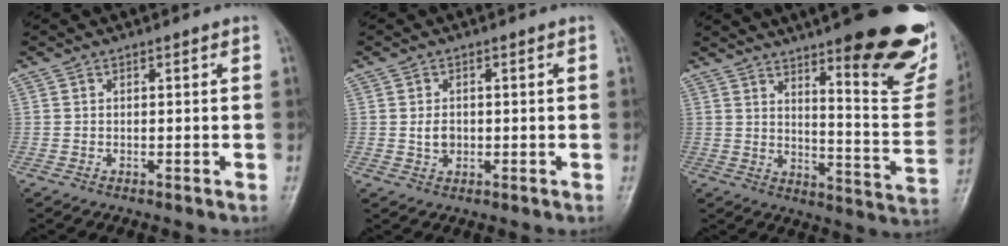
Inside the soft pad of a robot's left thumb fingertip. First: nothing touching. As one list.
[{"total": 2.8, "force": [-0.1, 2.1, 1.7], "torque": [-0.022, 0.001, -0.001]}, {"total": 26.7, "force": [16.5, 6.4, 20.0], "torque": [-0.223, -0.081, 0.223]}]